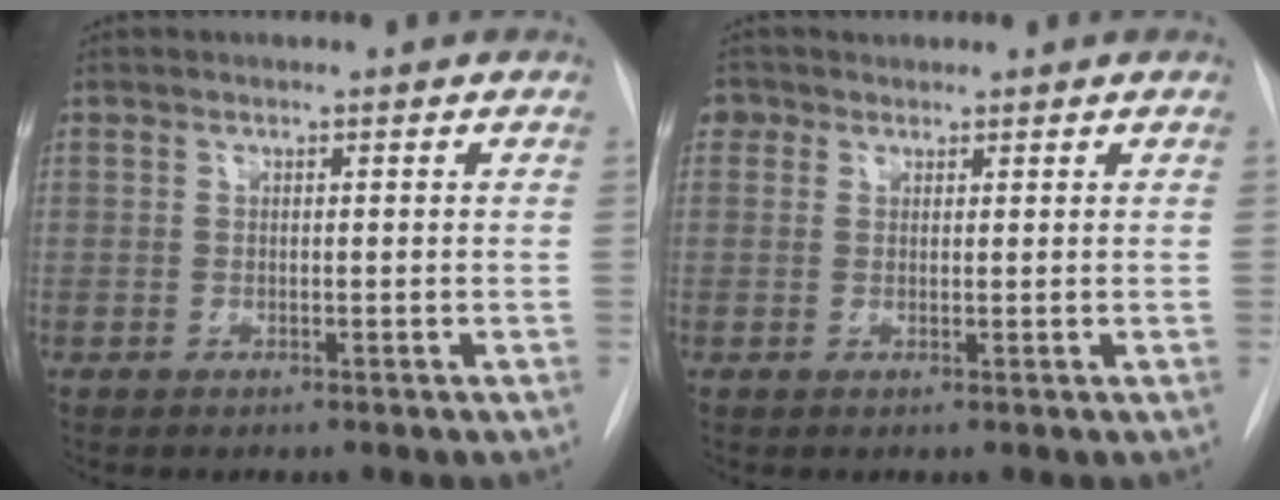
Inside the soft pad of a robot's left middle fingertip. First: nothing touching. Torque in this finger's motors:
{"motor_torque": [-0.04, 0.03, -0.06, -0.01]}